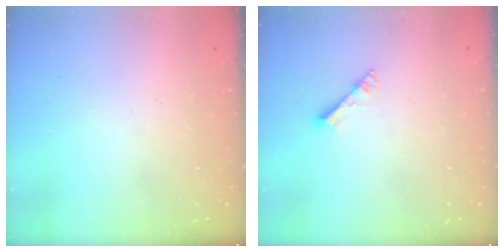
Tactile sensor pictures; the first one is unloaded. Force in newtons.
{"total": 3.4, "press": 3.4, "slide": 0.3}